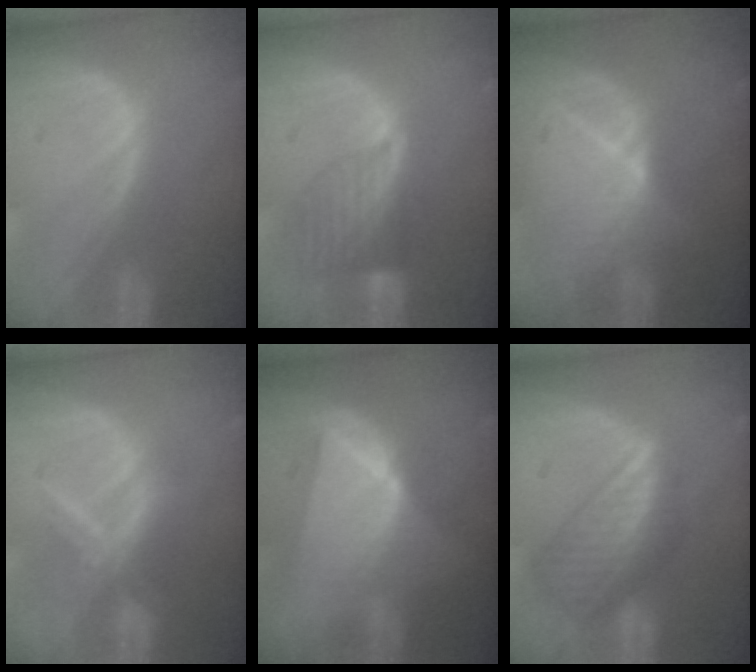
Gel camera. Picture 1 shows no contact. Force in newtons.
{"total": 6.9, "press": 6.5, "slide": 2.2}
{"total": 9.0, "press": 8.1, "slide": 4.1}
{"total": 6.0, "press": 5.9, "slide": 1.1}
{"total": 9.9, "press": 9.8, "slide": 0.6}
{"total": 8.4, "press": 7.5, "slide": 3.9}